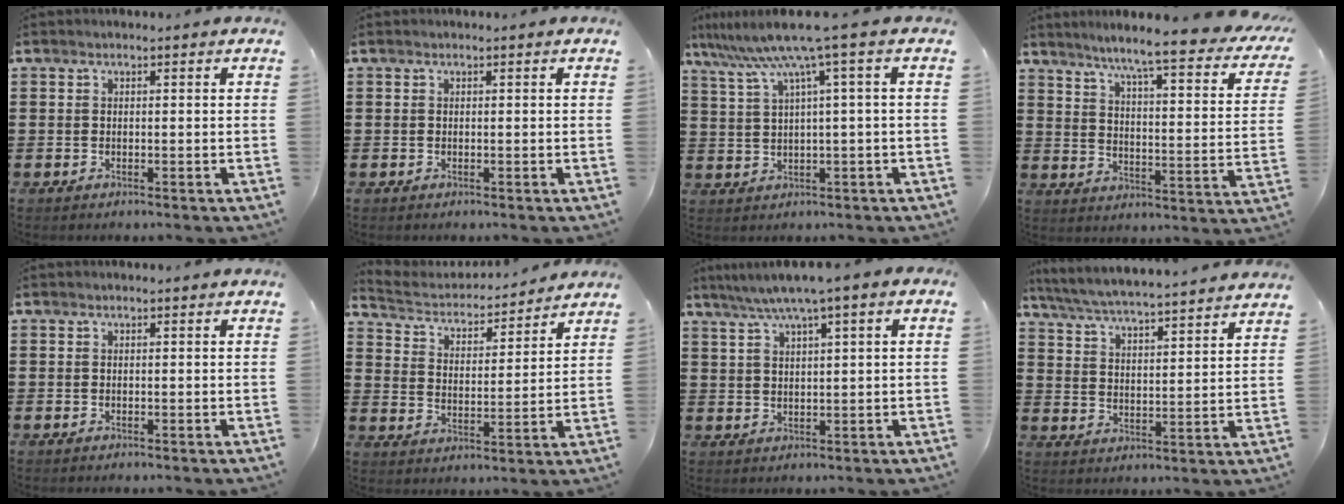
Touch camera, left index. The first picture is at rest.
{"total": 0.0}
{"total": 7.8, "force": [3.6, -0.7, 6.9], "torque": [-0.149, -0.023, 0.055]}
{"total": 6.6, "force": [5.5, -0.7, 3.7], "torque": [-0.088, -0.046, 0.081]}
{"total": 0.0}
{"total": 3.5, "force": [3.4, 0.8, 0.6], "torque": [-0.034, -0.029, 0.050]}
{"total": 4.3, "force": [2.4, 0.0, 3.6], "torque": [-0.073, -0.003, 0.039]}
{"total": 5.3, "force": [5.1, -0.7, 1.4], "torque": [-0.050, -0.040, 0.083]}